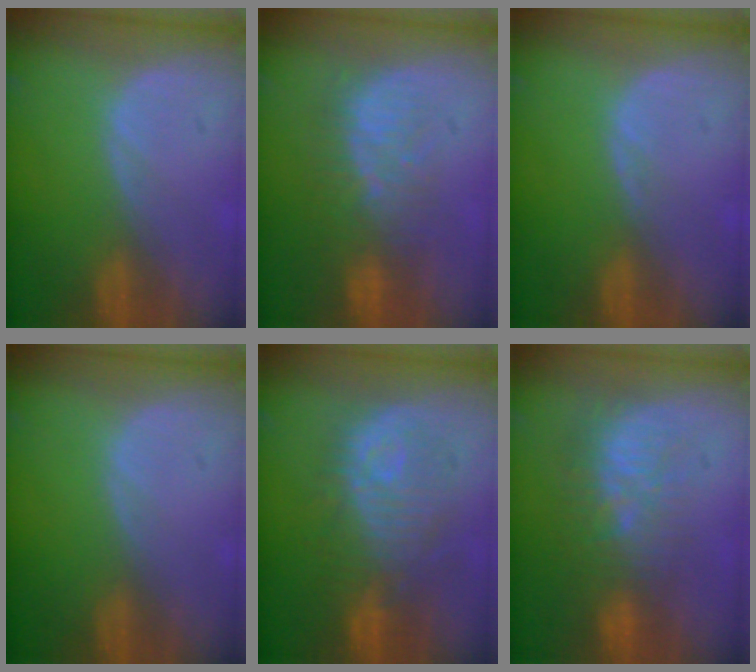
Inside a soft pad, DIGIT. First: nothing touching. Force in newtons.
{"total": 8.5, "press": 7.8, "slide": 3.5}
{"total": 0.5, "press": 0.5, "slide": 0.2}
{"total": 0.0}
{"total": 10.2, "press": 10.1, "slide": 1.7}
{"total": 9.6, "press": 8.9, "slide": 3.6}